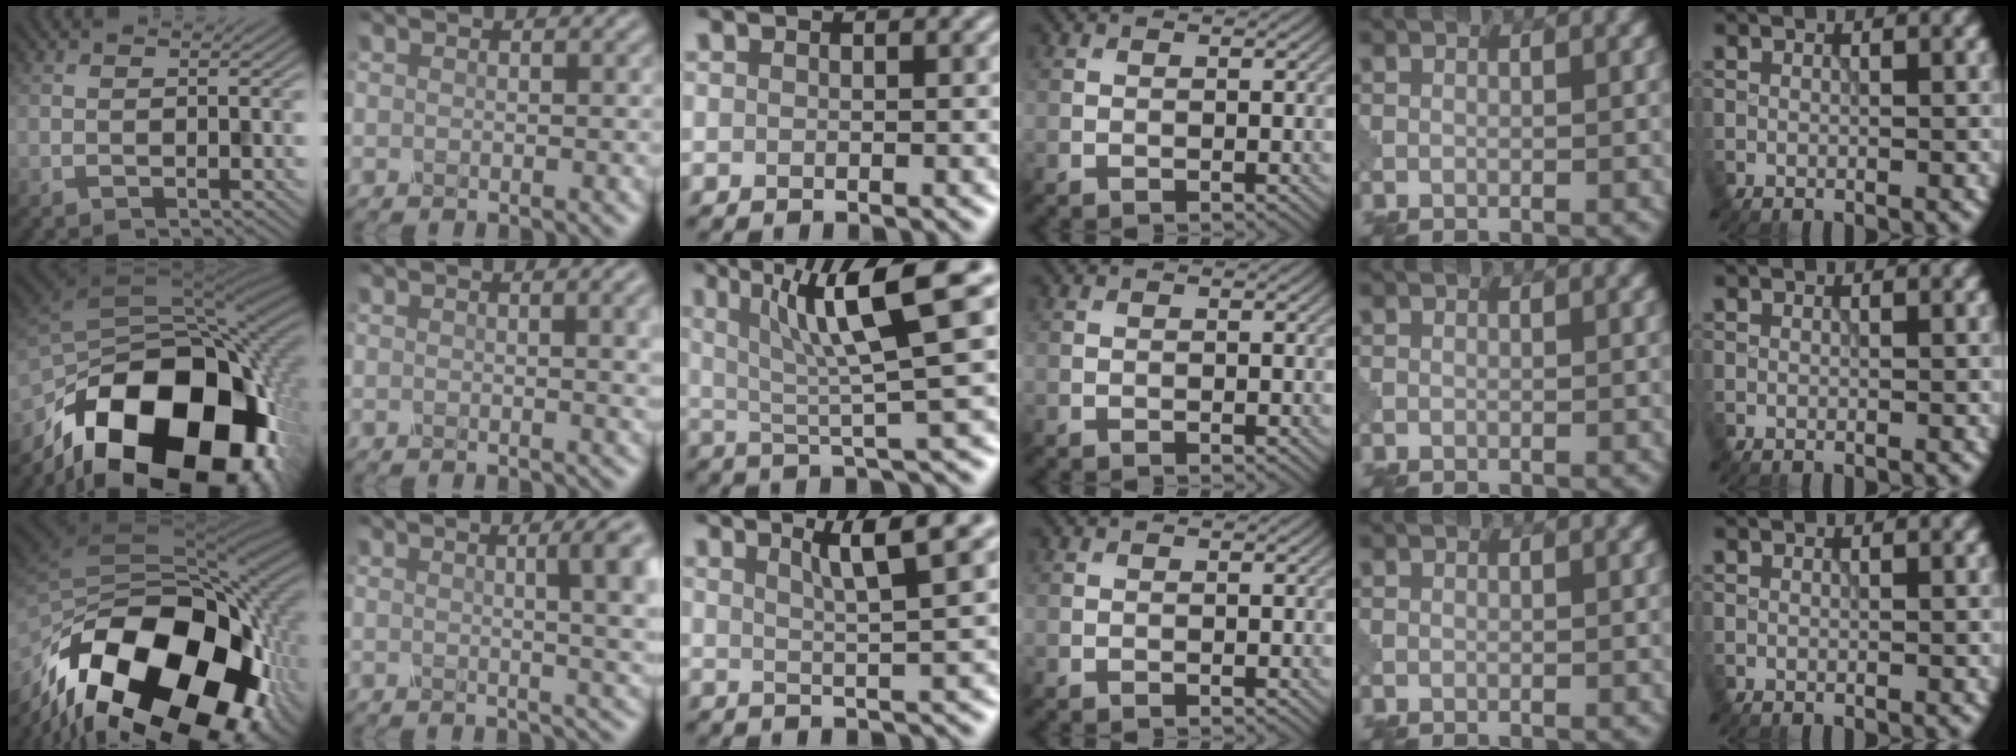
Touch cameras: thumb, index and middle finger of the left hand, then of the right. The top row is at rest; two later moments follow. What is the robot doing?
{"motion": "shake", "object": "salt shaker"}